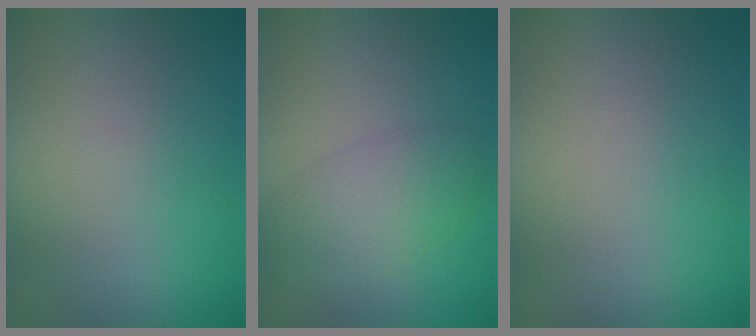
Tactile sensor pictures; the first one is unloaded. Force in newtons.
{"total": 4.2, "press": 4.2, "slide": 0.3}
{"total": 0.0}